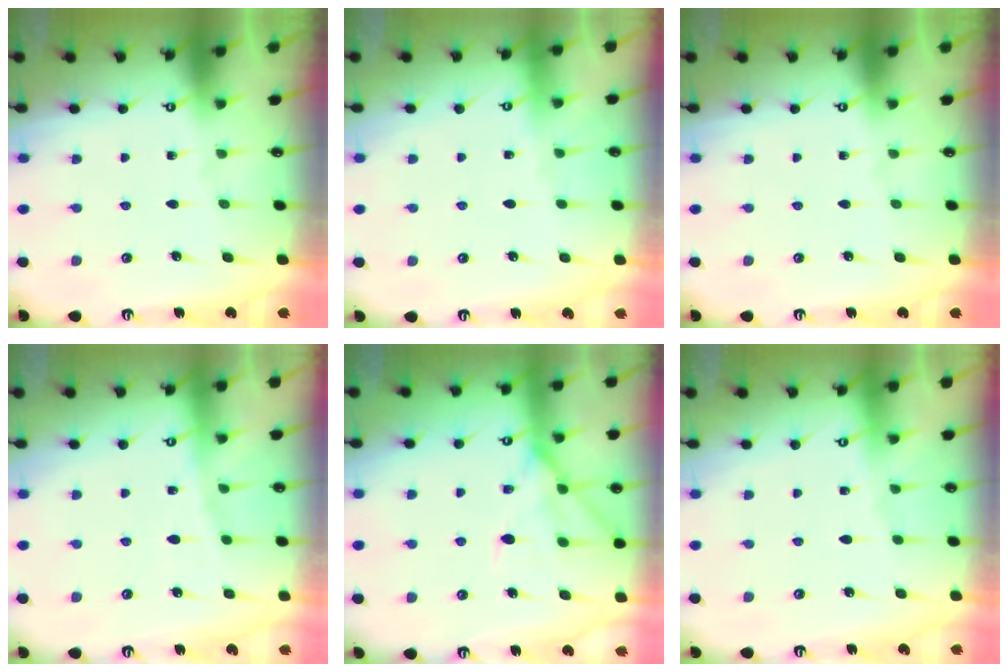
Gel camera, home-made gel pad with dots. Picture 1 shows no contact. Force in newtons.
{"total": 0.8, "press": 0.7, "slide": 0.3}
{"total": 0.0}
{"total": 5.3, "press": 5.3, "slide": 0.7}
{"total": 12.7, "press": 12.7, "slide": 1.1}
{"total": 1.9, "press": 1.8, "slide": 0.5}